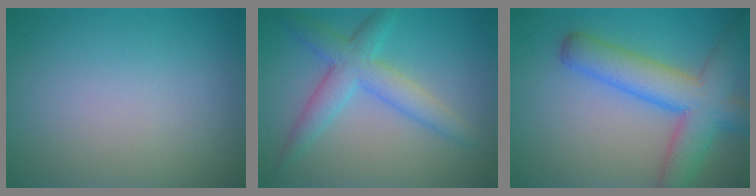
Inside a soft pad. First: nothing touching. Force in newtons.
{"total": 4.4, "press": 4.4, "slide": 0.0}
{"total": 7.5, "press": 7.5, "slide": 0.3}